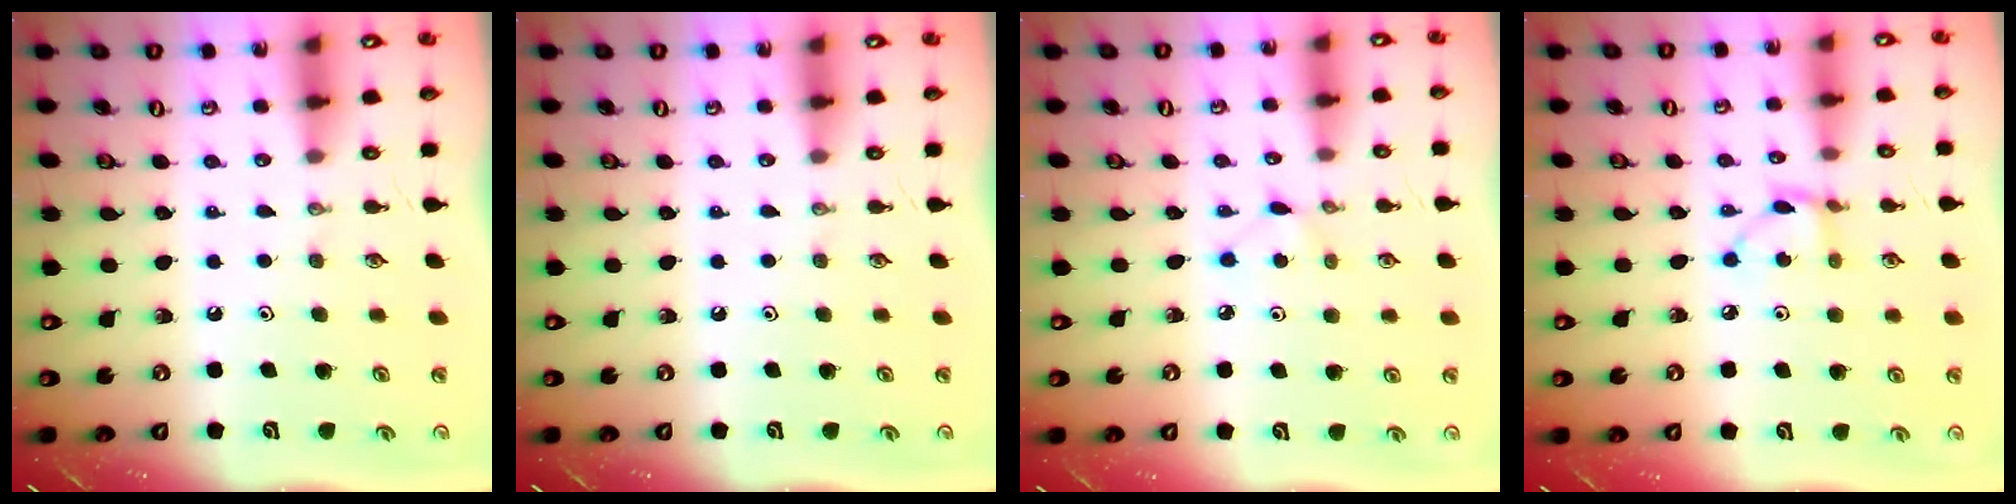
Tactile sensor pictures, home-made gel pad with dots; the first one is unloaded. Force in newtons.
{"total": 0.0}
{"total": 2.5, "press": 2.5, "slide": 0.3}
{"total": 4.1, "press": 4.1, "slide": 0.2}